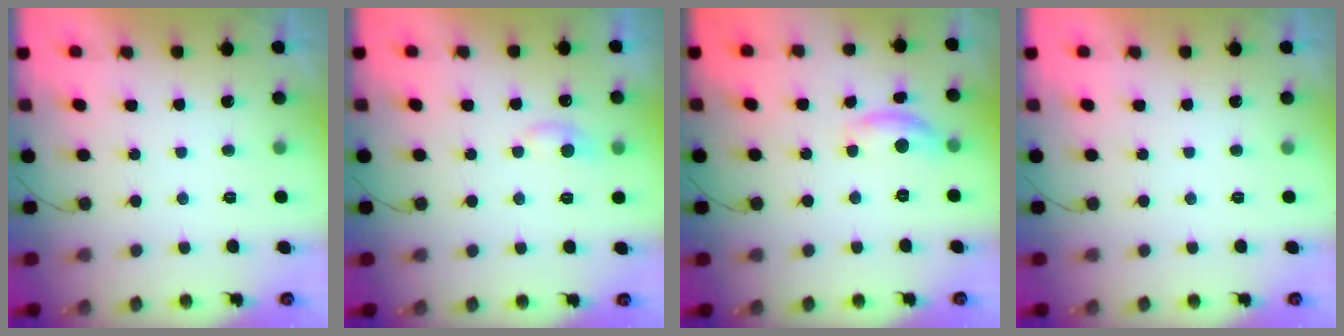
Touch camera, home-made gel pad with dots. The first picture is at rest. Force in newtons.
{"total": 4.9, "press": 4.8, "slide": 0.6}
{"total": 9.2, "press": 9.2, "slide": 0.4}
{"total": 0.0}